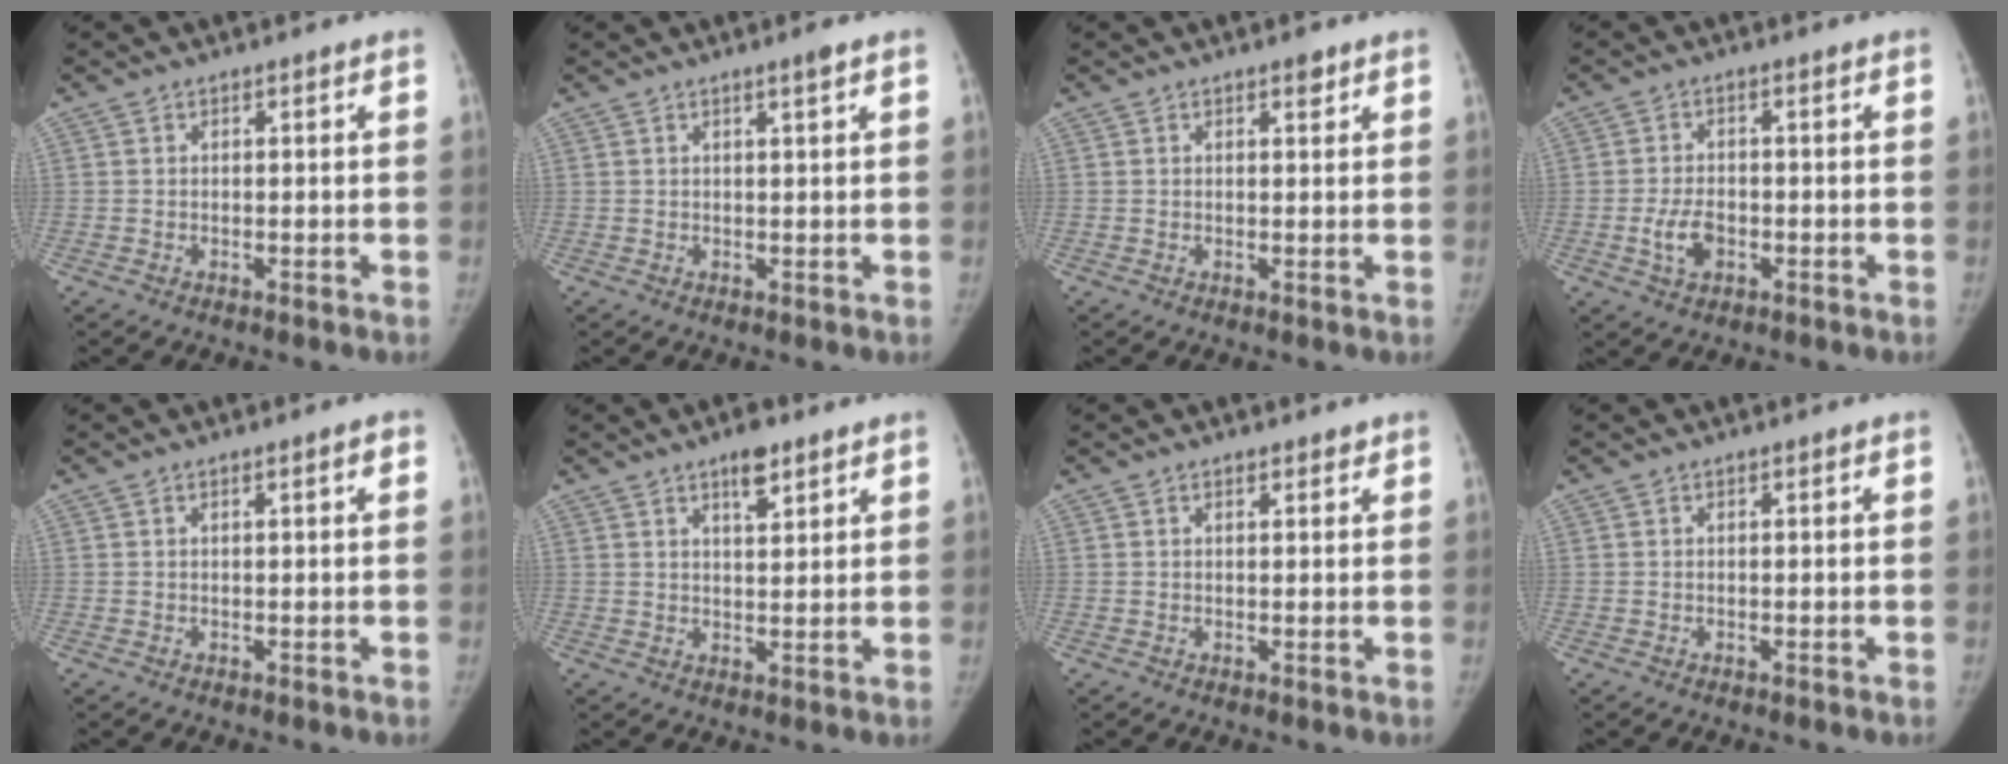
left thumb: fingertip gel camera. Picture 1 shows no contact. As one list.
[{"total": 1.4, "force": [0.9, -0.2, 1.1], "torque": [-0.018, -0.006, 0.016]}, {"total": 1.5, "force": [1.0, 0.7, 0.9], "torque": [-0.005, -0.004, 0.013]}, {"total": 4.8, "force": [-1.4, 3.0, 3.5], "torque": [-0.065, 0.008, -0.023]}, {"total": 1.2, "force": [0.4, 0.2, 1.2], "torque": [-0.018, 0.005, 0.005]}, {"total": 4.9, "force": [3.3, 1.8, 3.3], "torque": [-0.039, -0.019, 0.051]}, {"total": 1.3, "force": [0.9, 0.6, 0.6], "torque": [-0.003, -0.005, 0.010]}, {"total": 0.0}]